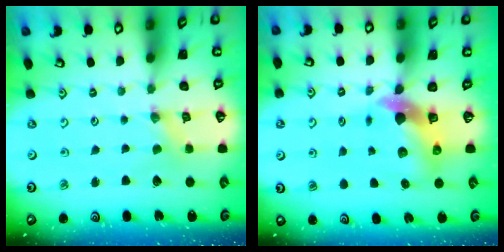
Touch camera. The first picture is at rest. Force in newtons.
{"total": 7.0, "press": 6.9, "slide": 1.2}